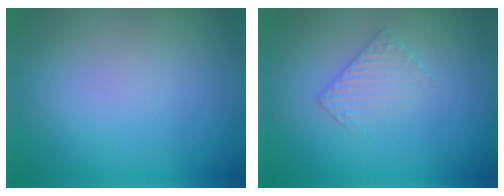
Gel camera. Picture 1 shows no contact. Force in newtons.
{"total": 1.9, "press": 1.9, "slide": 0.5}